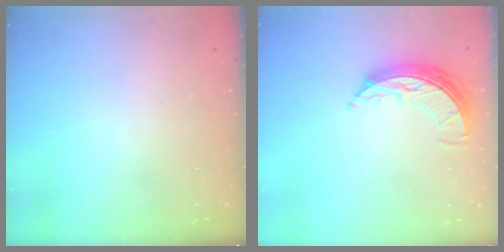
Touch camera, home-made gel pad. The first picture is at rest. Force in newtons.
{"total": 7.8, "press": 7.8, "slide": 0.6}